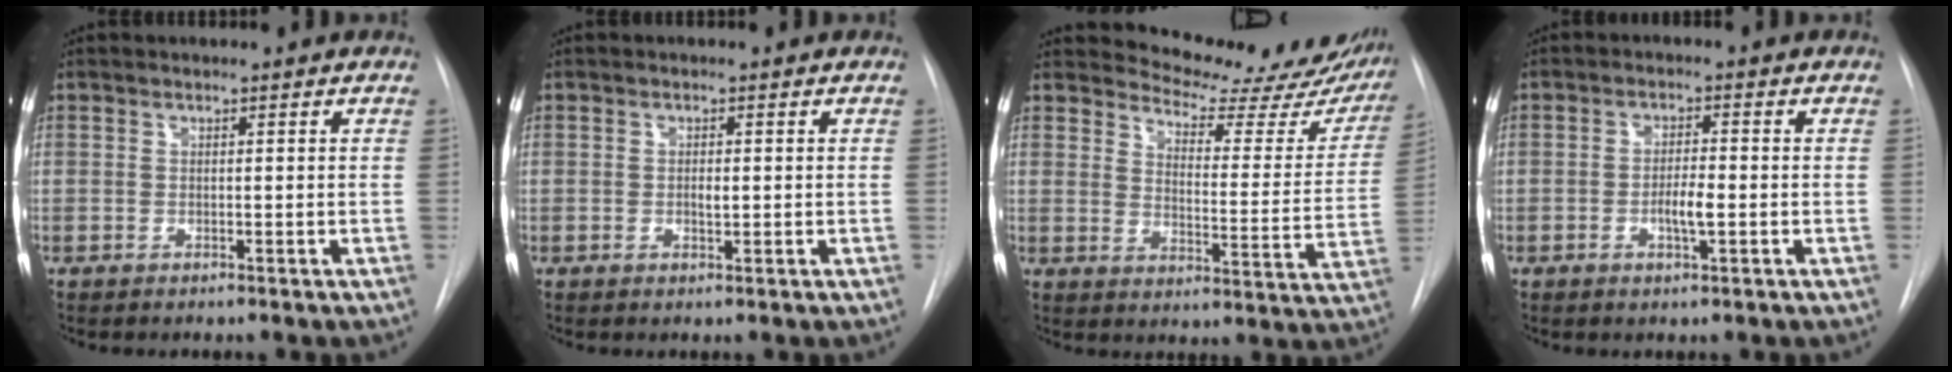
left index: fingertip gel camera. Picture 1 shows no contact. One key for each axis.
{"total": 1.4, "fx": -0.9, "fy": 0.5, "fz": 1.0, "tx": -0.018, "ty": -0.006, "tz": -0.012}
{"total": 19.7, "fx": 18.3, "fy": 4.8, "fz": 5.2, "tx": -0.049, "ty": -0.085, "tz": 0.207}
{"total": 3.6, "fx": -1.7, "fy": 0.6, "fz": 3.1, "tx": -0.055, "ty": -0.005, "tz": -0.027}